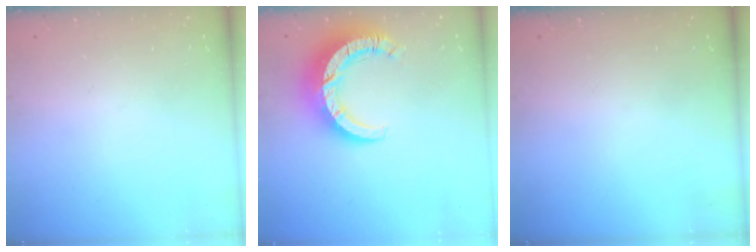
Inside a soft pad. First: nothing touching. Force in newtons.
{"total": 11.6, "press": 11.5, "slide": 1.3}
{"total": 0.0}